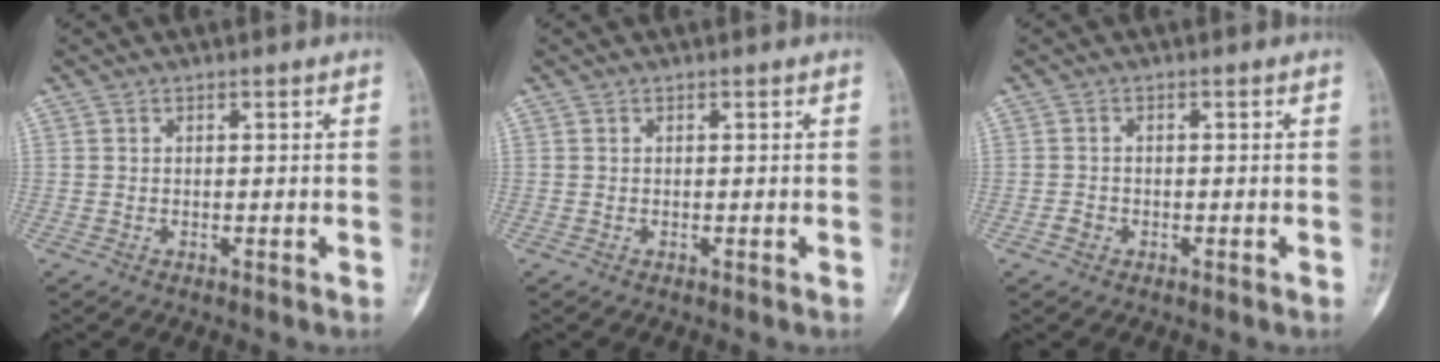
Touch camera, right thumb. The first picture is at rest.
{"total": 0.0}
{"total": 1.4, "force": [-0.8, 1.1, 0.4], "torque": [-0.003, 0.007, -0.017]}